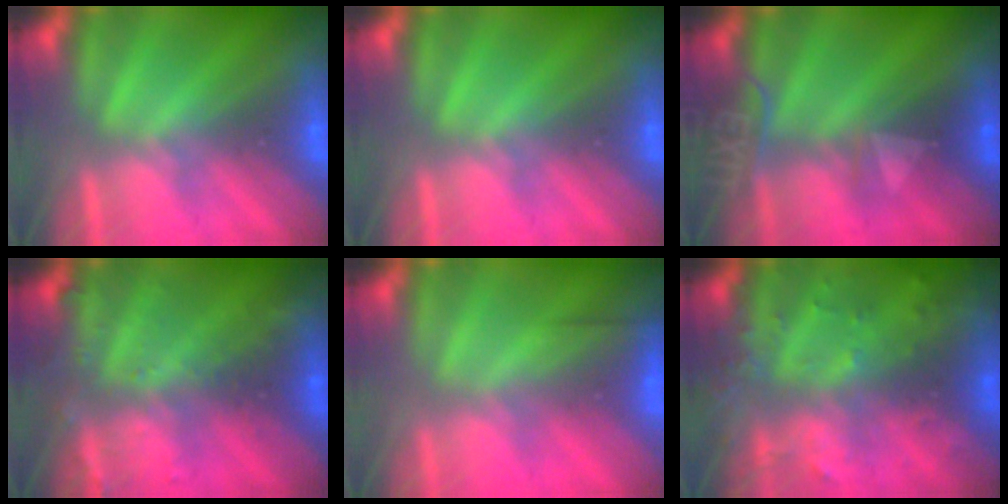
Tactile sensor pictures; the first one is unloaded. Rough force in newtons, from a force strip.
{"total": 0.0}
{"total": 2.4}
{"total": 2.9}
{"total": 2.6}
{"total": 7.4}